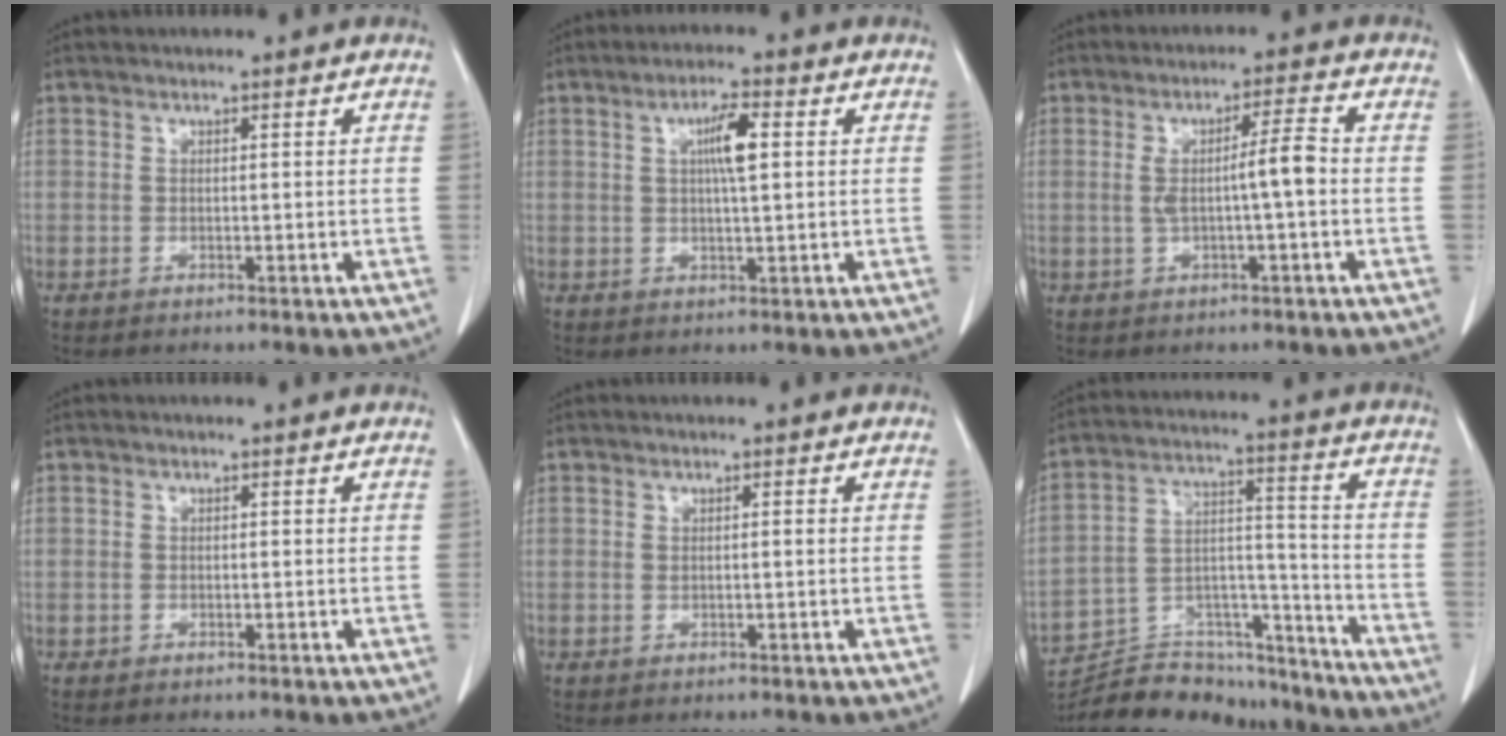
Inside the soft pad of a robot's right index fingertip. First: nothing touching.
{"total": 5.0, "force": [1.2, 0.6, 4.8], "torque": [-0.085, 0.003, 0.020]}
{"total": 5.4, "force": [-0.3, 0.0, 5.4], "torque": [-0.095, 0.011, -0.002]}
{"total": 0.0}
{"total": 0.5, "force": [0.1, 0.0, 0.5], "torque": [-0.015, 0.000, 0.003]}
{"total": 21.2, "force": [-20.0, 5.6, 4.5], "torque": [-0.104, 0.039, -0.300]}